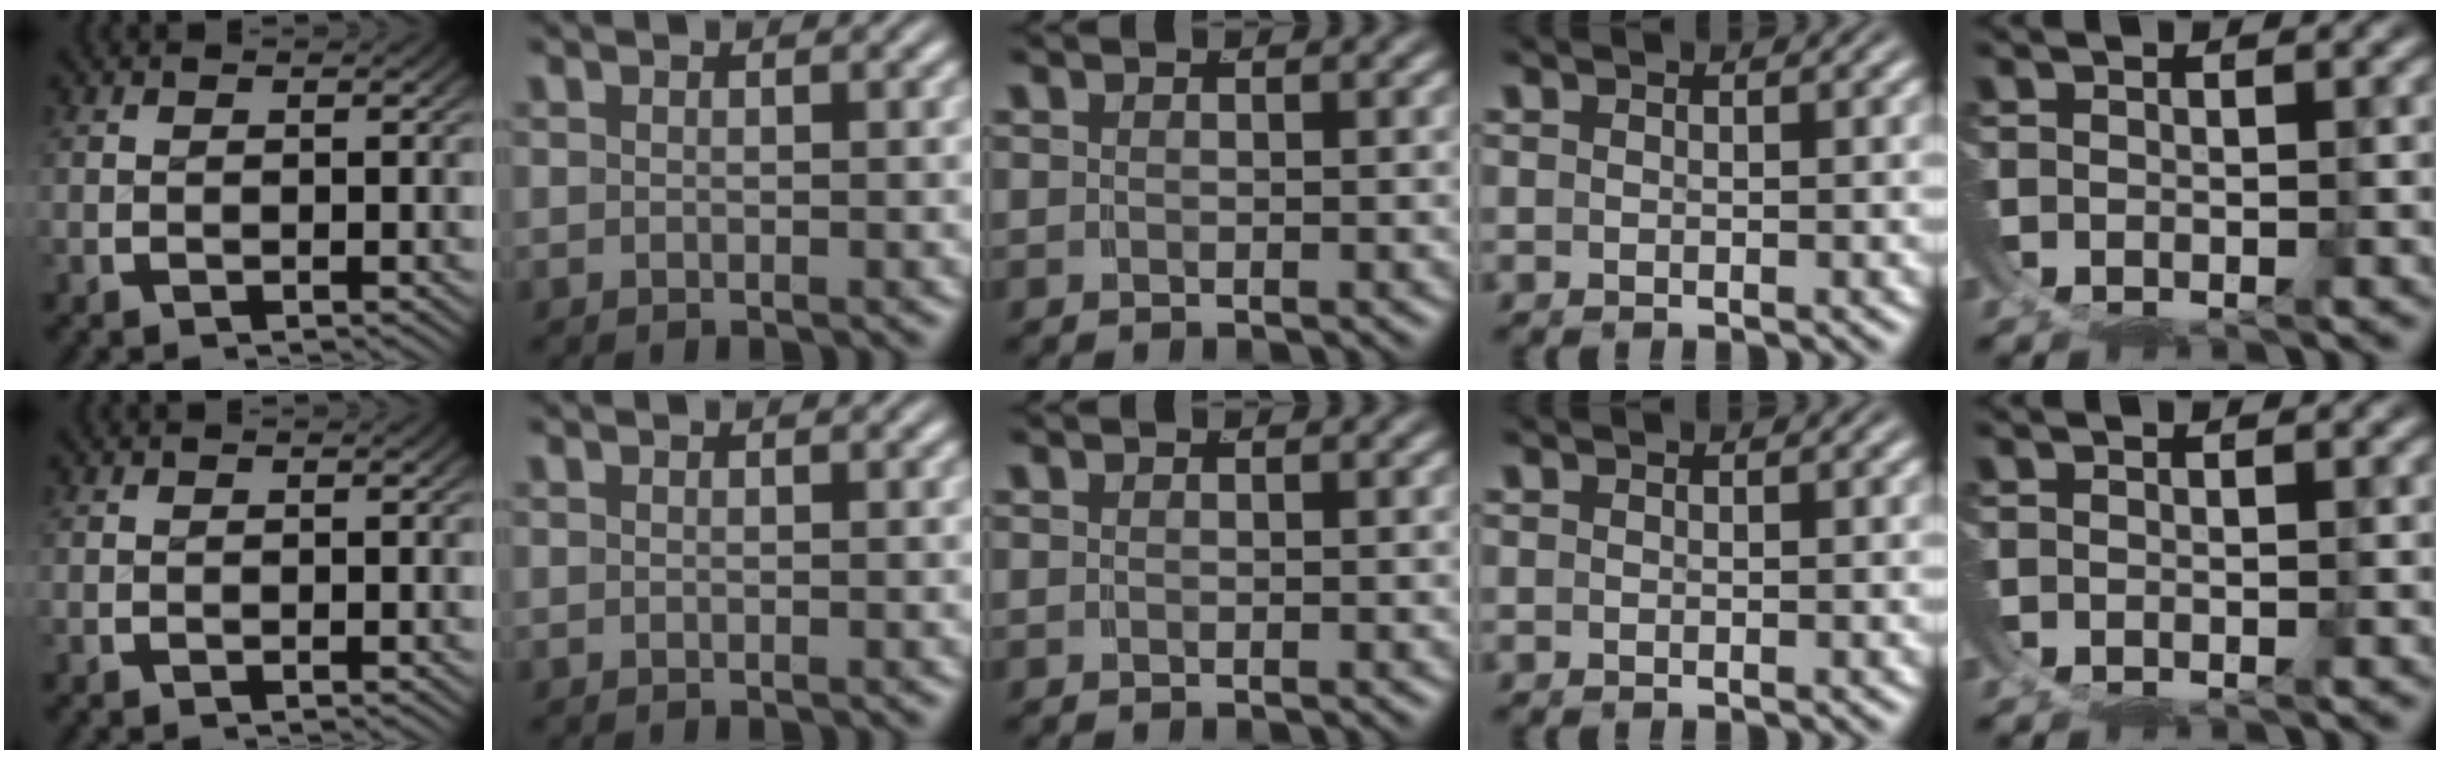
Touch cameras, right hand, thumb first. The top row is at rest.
{}